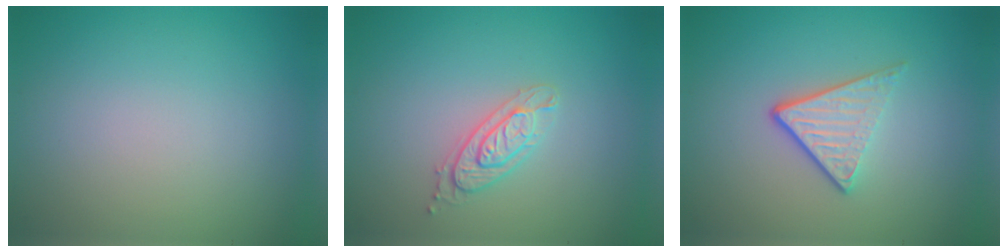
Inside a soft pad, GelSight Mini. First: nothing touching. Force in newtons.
{"total": 2.1, "press": 2.0, "slide": 0.4}
{"total": 3.6, "press": 2.6, "slide": 2.5}